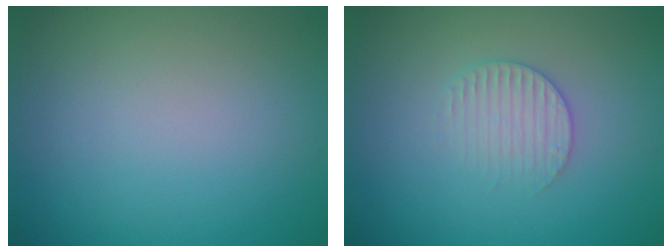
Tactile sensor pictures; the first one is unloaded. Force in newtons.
{"total": 2.2, "press": 2.1, "slide": 0.5}